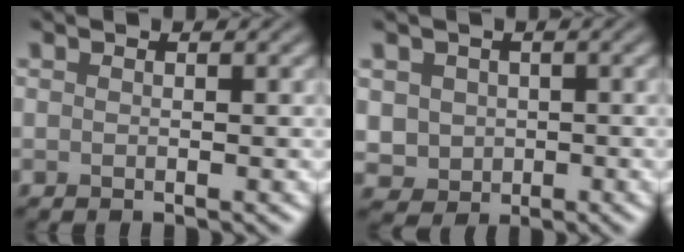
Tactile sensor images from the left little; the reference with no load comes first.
{"total": 2.8, "force": [0.1, 2.7, 0.7], "torque": [-0.012, -0.004, 0.002]}